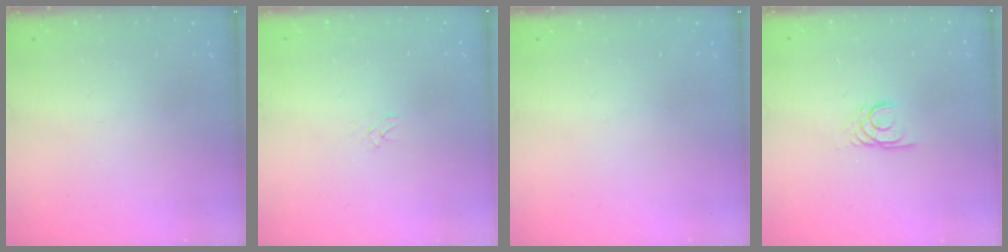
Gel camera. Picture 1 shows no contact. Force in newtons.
{"total": 3.4, "press": 3.4, "slide": 0.2}
{"total": 0.0}
{"total": 2.2, "press": 2.2, "slide": 0.1}